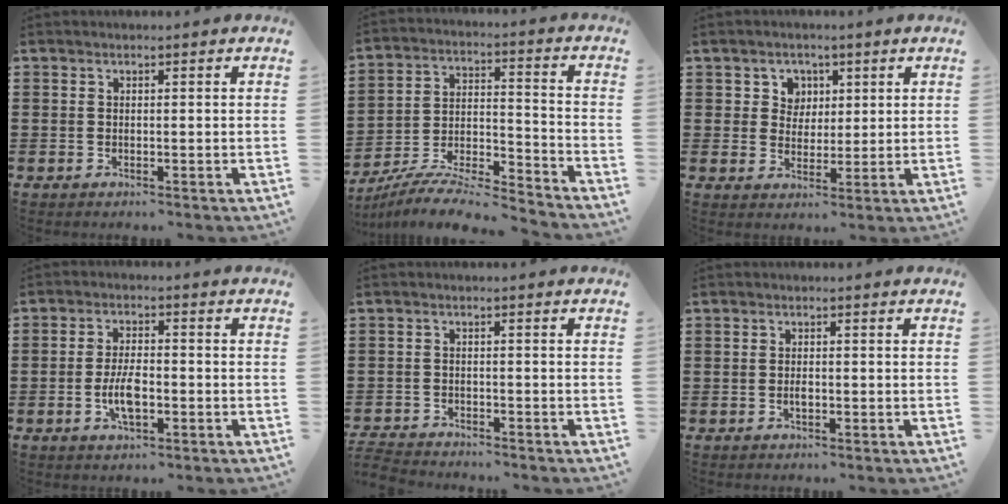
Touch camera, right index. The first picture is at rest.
{"total": 8.1, "force": [-7.5, 0.7, 3.0], "torque": [-0.055, 0.003, -0.148]}
{"total": 4.0, "force": [1.5, 3.7, 0.6], "torque": [-0.025, 0.012, 0.024]}
{"total": 5.6, "force": [-1.4, 2.0, 5.0], "torque": [-0.108, -0.002, -0.028]}
{"total": 2.7, "force": [-2.7, 0.2, -0.1], "torque": [-0.013, -0.004, -0.061]}
{"total": 1.5, "force": [-0.4, 0.5, 1.4], "torque": [-0.028, -0.004, -0.005]}